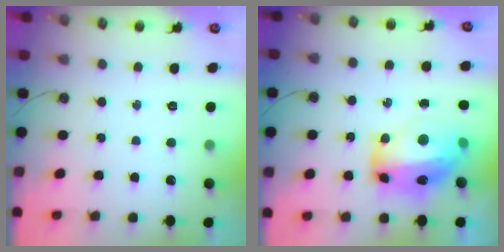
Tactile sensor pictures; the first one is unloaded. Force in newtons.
{"total": 15.1, "press": 15.0, "slide": 1.3}